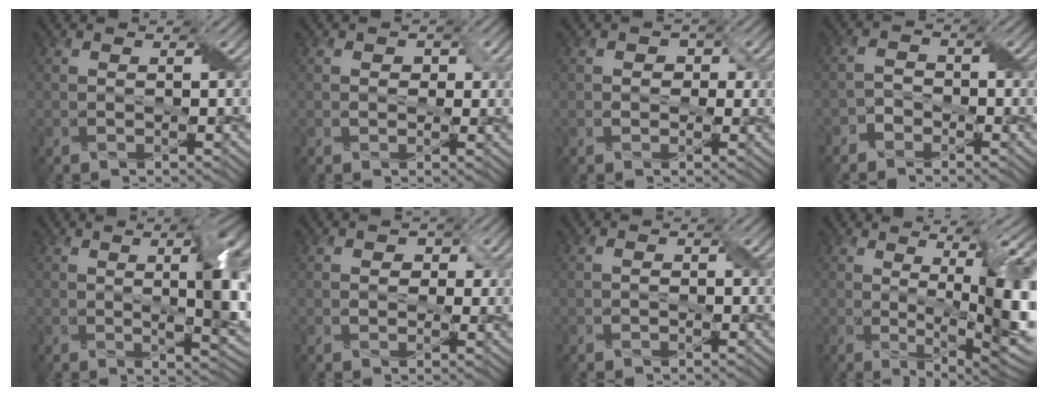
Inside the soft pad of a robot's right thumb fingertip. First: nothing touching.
{"total": 1.9, "force": [0.3, 1.6, 1.0], "torque": [-0.017, -0.001, 0.001]}
{"total": 2.2, "force": [0.2, 2.0, 0.9], "torque": [-0.013, 0.005, -0.002]}
{"total": 2.2, "force": [-1.7, 1.3, 0.5], "torque": [-0.013, 0.008, -0.040]}
{"total": 10.1, "force": [1.1, 3.5, 9.5], "torque": [-0.123, 0.003, 0.018]}
{"total": 2.4, "force": [0.4, 2.0, 1.2], "torque": [-0.019, 0.001, 0.001]}
{"total": 0.8, "force": [-0.4, 0.5, 0.4], "torque": [-0.008, 0.002, -0.008]}
{"total": 11.6, "force": [0.8, 3.0, 11.2], "torque": [-0.158, 0.002, 0.016]}